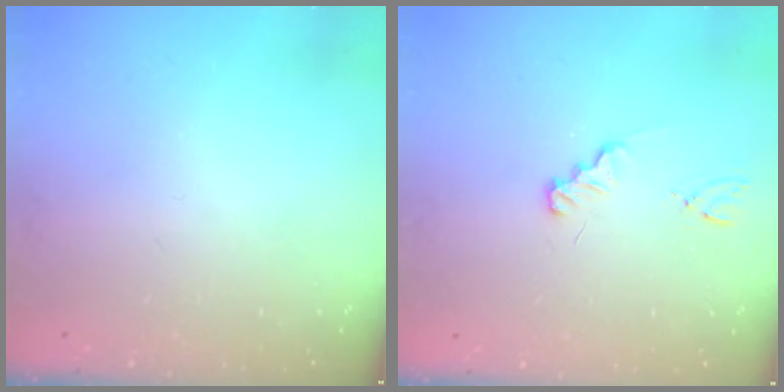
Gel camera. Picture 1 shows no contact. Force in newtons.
{"total": 1.2, "press": 1.2, "slide": 0.1}